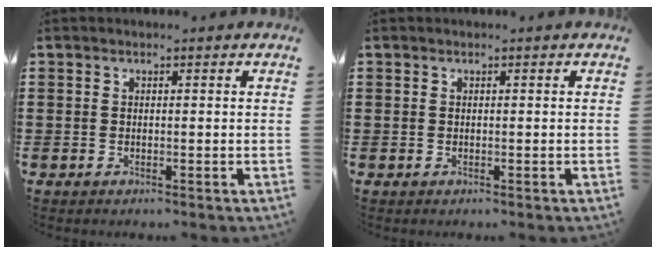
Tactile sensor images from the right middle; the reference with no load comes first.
{"total": 0.0}